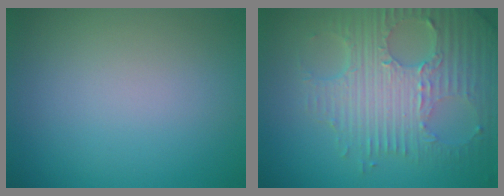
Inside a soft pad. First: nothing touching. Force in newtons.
{"total": 8.1, "press": 5.7, "slide": 5.7}